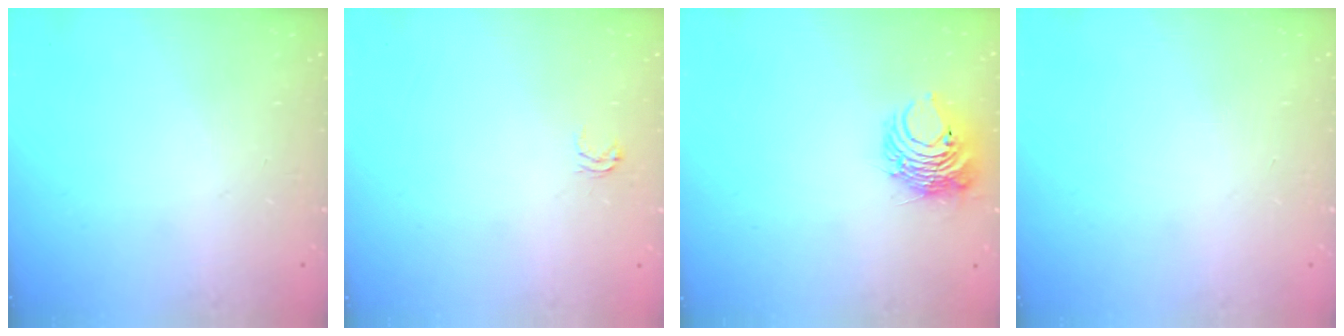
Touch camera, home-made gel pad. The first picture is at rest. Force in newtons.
{"total": 2.6, "press": 2.6, "slide": 0.4}
{"total": 9.2, "press": 9.2, "slide": 0.6}
{"total": 0.0}